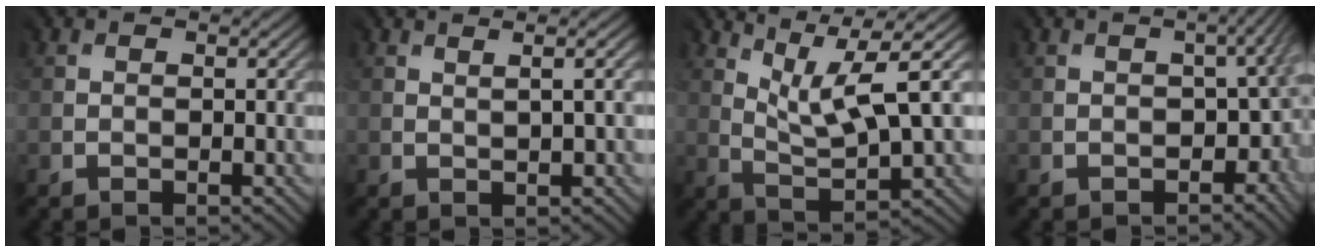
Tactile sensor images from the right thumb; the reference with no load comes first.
{"total": 1.6, "force": [0.9, 0.3, 1.3], "torque": [-0.008, 0.014, 0.007]}
{"total": 7.7, "force": [4.0, 1.4, 6.4], "torque": [-0.120, 0.008, 0.080]}
{"total": 6.2, "force": [-2.3, 3.5, 4.6], "torque": [-0.037, -0.019, -0.009]}